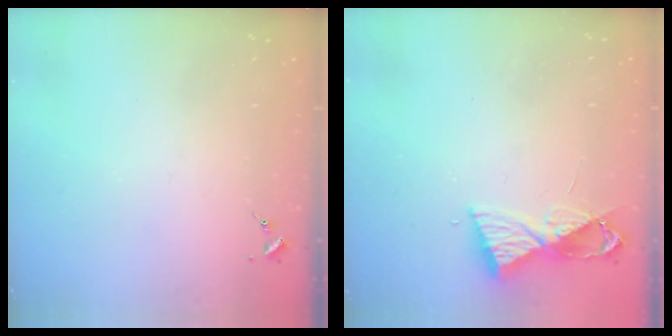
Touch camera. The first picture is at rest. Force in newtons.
{"total": 8.2, "press": 8.2, "slide": 0.8}